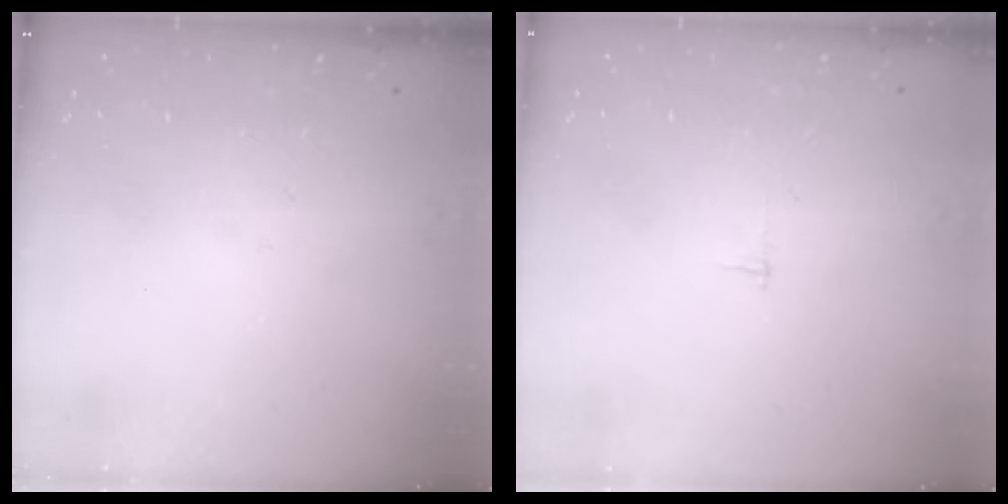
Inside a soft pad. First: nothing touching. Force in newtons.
{"total": 2.3, "press": 2.3, "slide": 0.2}